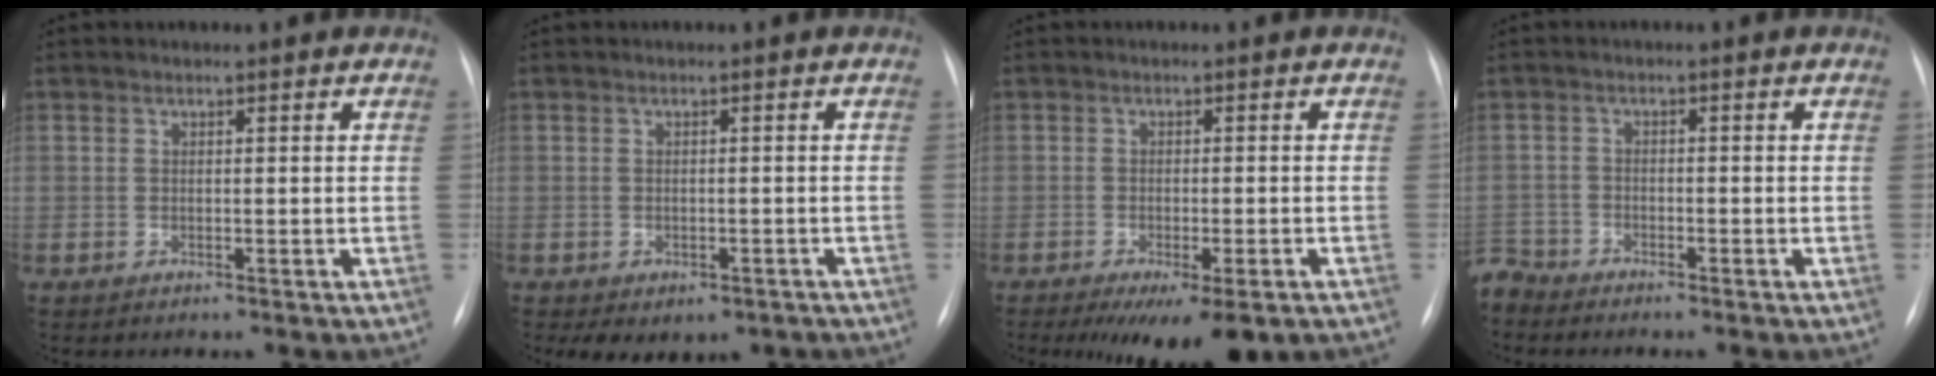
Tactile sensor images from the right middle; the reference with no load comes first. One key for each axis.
{"total": 5.9, "fx": -4.0, "fy": 3.6, "fz": 2.4, "tx": -0.024, "ty": 0.013, "tz": -0.044}
{"total": 8.7, "fx": -5.8, "fy": 2.1, "fz": 6.2, "tx": -0.080, "ty": -0.017, "tz": -0.083}
{"total": 3.3, "fx": -3.2, "fy": 0.5, "fz": -0.5, "tx": 0.014, "ty": -0.010, "tz": -0.062}